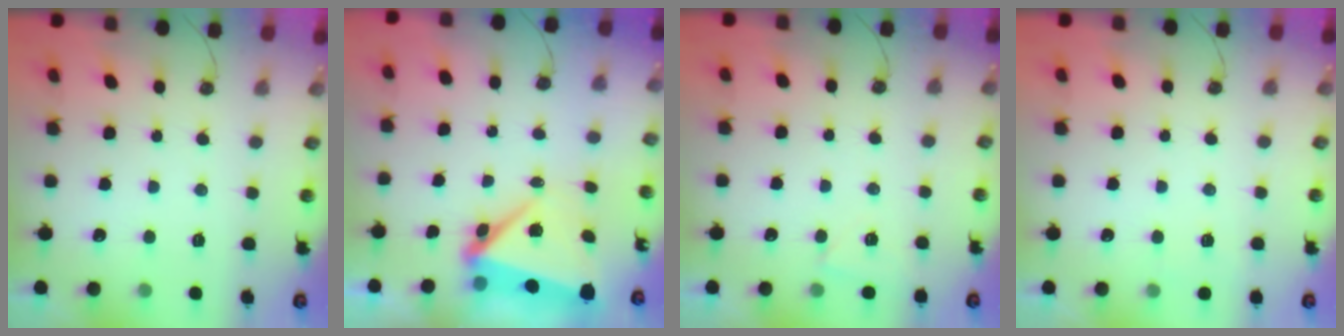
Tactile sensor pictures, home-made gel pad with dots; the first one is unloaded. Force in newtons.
{"total": 6.7, "press": 6.6, "slide": 1.1}
{"total": 3.8, "press": 3.2, "slide": 2.0}
{"total": 2.8, "press": 2.3, "slide": 1.5}